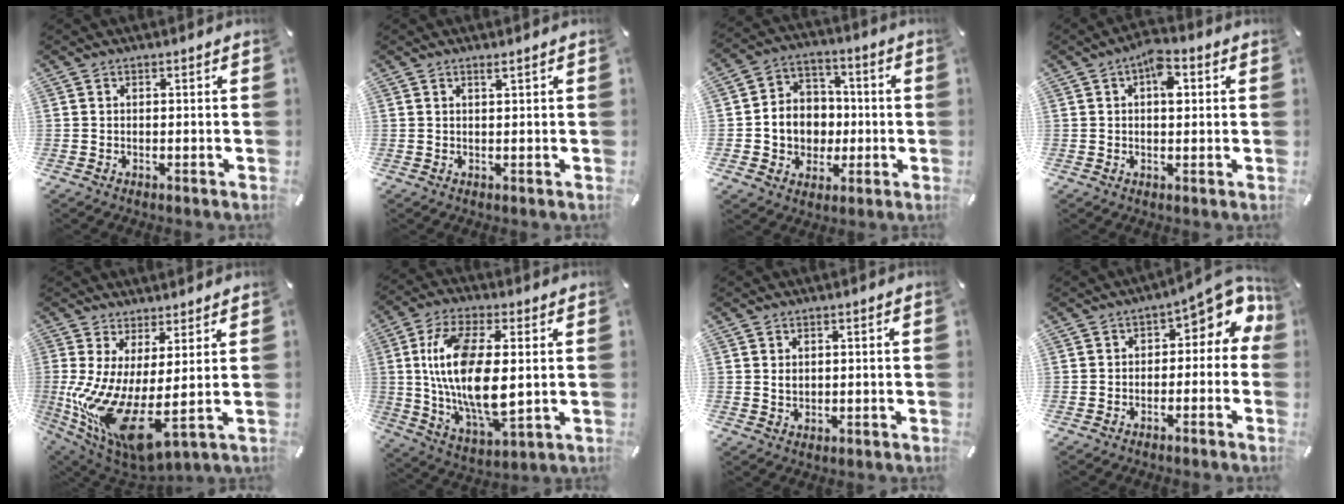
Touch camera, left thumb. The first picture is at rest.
{"total": 1.1, "force": [0.6, 0.2, 0.9], "torque": [-0.018, 0.001, 0.010]}
{"total": 9.5, "force": [-1.5, 9.2, 2.2], "torque": [-0.042, 0.011, -0.020]}
{"total": 6.1, "force": [1.4, 3.3, 4.9], "torque": [-0.058, -0.004, 0.016]}
{"total": 13.5, "force": [-2.0, 3.4, 12.9], "torque": [-0.254, -0.044, -0.027]}
{"total": 17.5, "force": [2.5, 7.9, 15.4], "torque": [-0.325, -0.010, 0.042]}
{"total": 1.5, "force": [0.7, 1.2, 0.6], "torque": [-0.015, 0.002, 0.014]}
{"total": 7.4, "force": [2.2, 4.2, 5.7], "torque": [-0.072, -0.020, 0.034]}